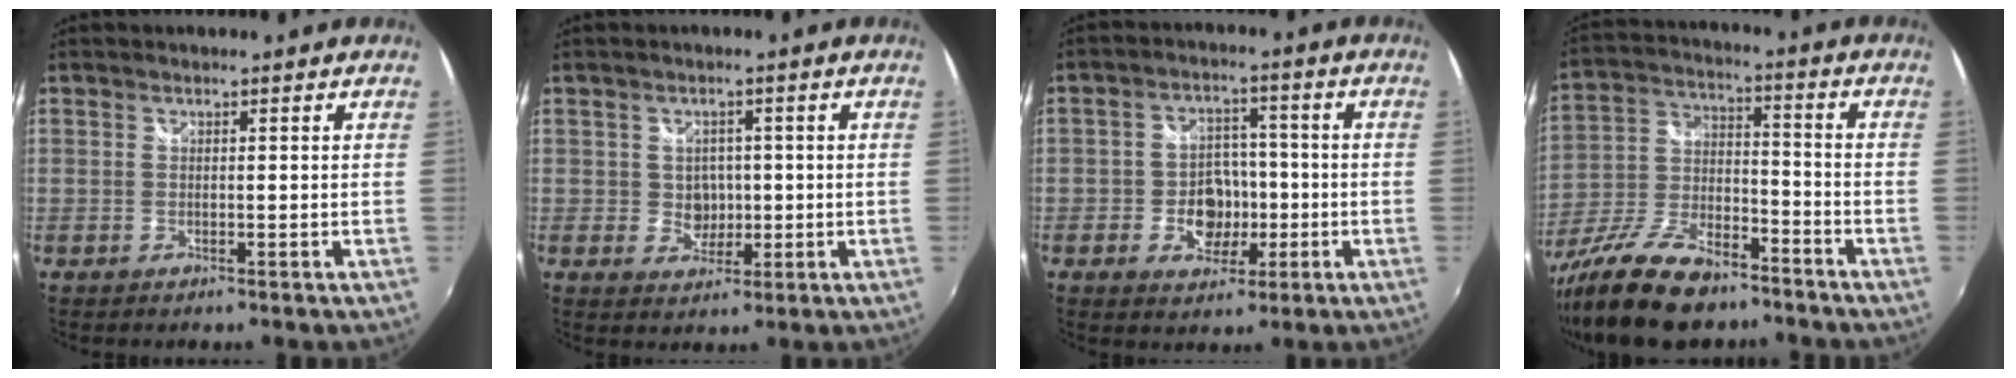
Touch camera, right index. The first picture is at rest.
{"total": 3.9, "force": [0.0, 3.6, 1.4], "torque": [-0.024, 0.005, 0.003]}
{"total": 7.7, "force": [-2.3, 6.1, 4.1], "torque": [-0.086, 0.012, -0.031]}
{"total": 18.5, "force": [-13.3, 7.3, 10.5], "torque": [-0.221, -0.021, -0.235]}